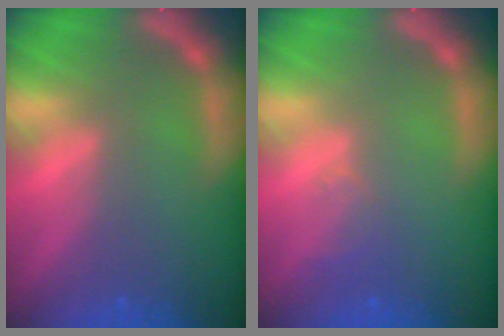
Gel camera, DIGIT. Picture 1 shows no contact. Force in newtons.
{"total": 1.5}